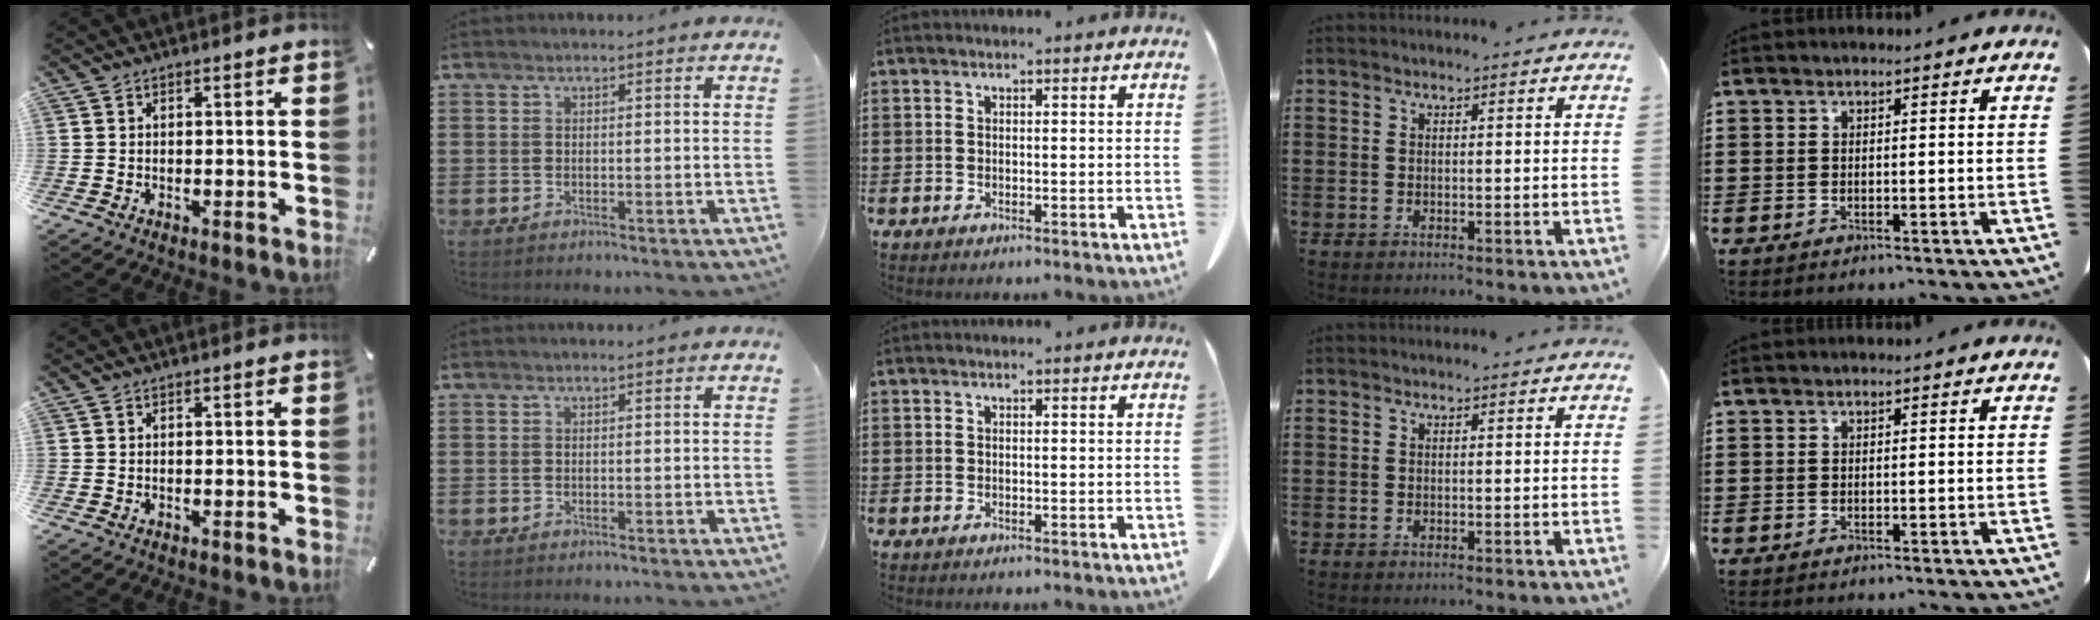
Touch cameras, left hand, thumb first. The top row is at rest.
{}